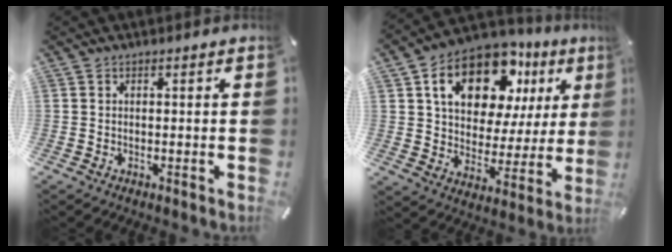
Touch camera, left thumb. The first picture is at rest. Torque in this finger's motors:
{"motor_torque": [2.08, 2.10, 1.54, -1.23, 0.53]}